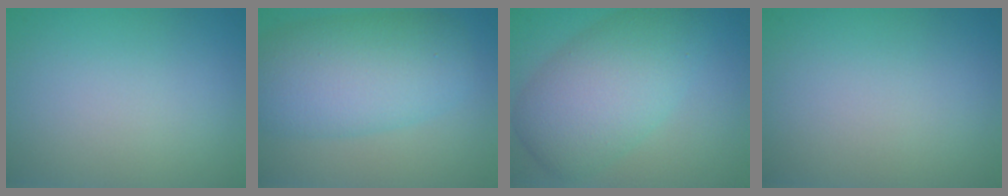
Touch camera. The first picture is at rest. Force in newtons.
{"total": 8.0, "press": 8.0, "slide": 0.5}
{"total": 7.2, "press": 7.2, "slide": 0.1}
{"total": 0.0}